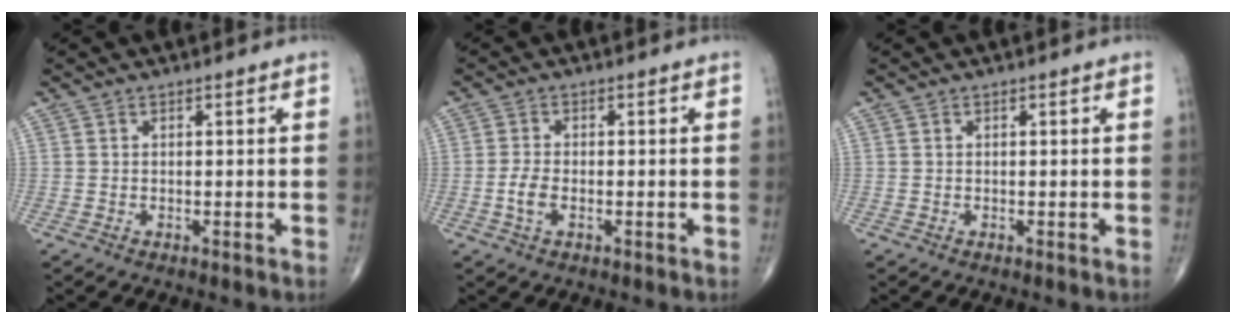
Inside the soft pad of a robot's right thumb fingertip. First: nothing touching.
{"total": 3.2, "force": [-0.9, 1.6, 2.6], "torque": [-0.057, 0.006, -0.019]}
{"total": 0.0}